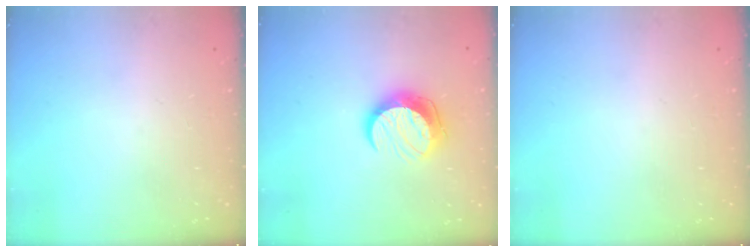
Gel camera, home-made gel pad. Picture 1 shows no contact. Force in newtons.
{"total": 11.4, "press": 11.4, "slide": 0.6}
{"total": 0.0}